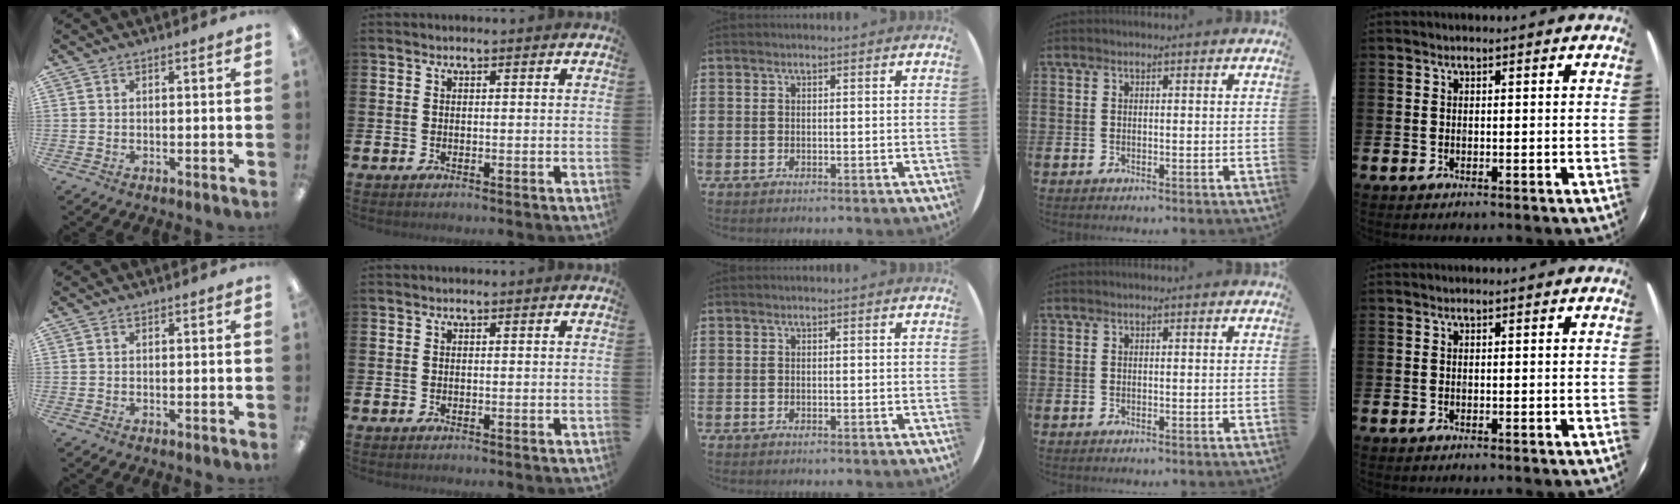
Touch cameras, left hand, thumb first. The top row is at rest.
{}